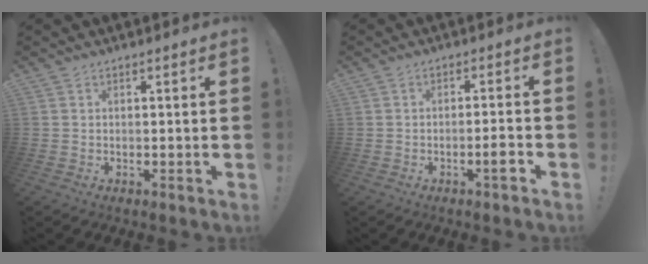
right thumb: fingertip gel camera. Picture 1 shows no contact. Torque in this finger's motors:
{"motor_torque": [1.03, 1.03, 0.16, -0.24, 0.29]}